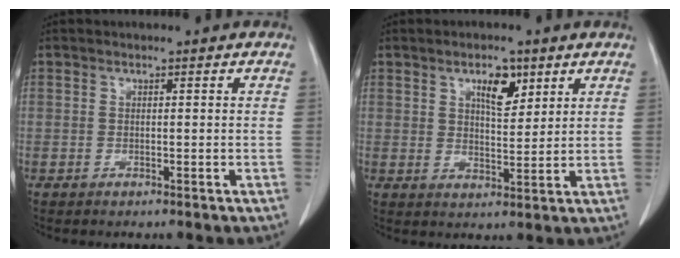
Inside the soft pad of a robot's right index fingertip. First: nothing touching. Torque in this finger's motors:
{"motor_torque": [0.23, 0.27, 0.09, 0.08]}